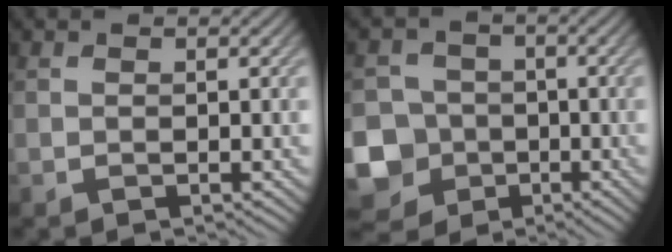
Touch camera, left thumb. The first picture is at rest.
{"total": 11.9, "force": [-4.4, 10.5, 3.3], "torque": [-0.117, -0.042, -0.099]}